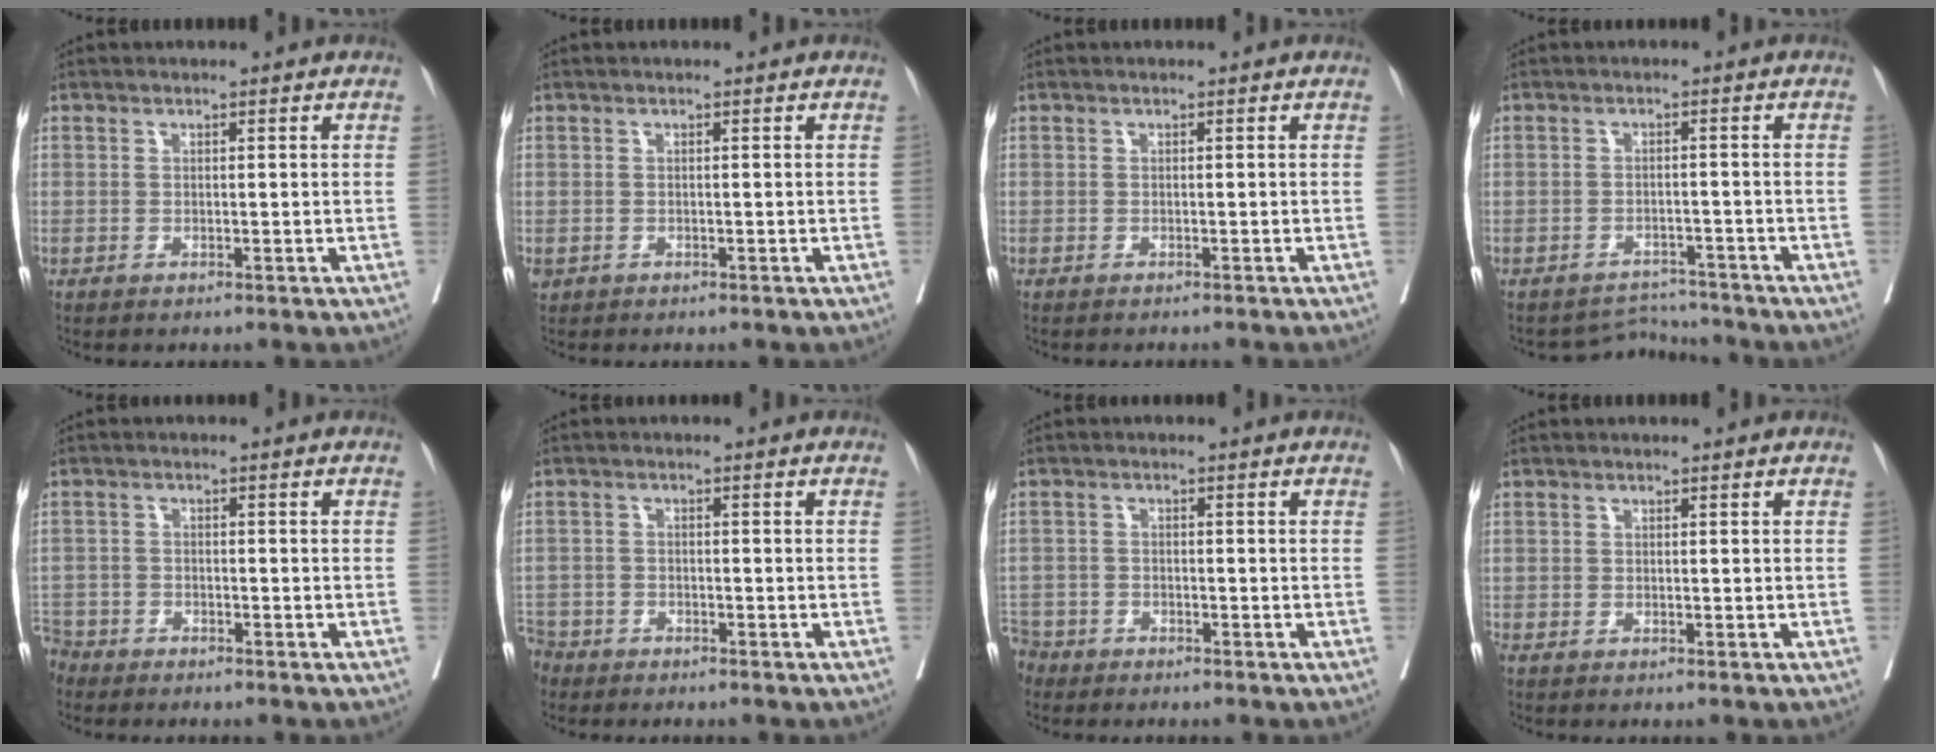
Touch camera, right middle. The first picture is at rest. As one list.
[{"total": 0.9, "force": [-0.2, 0.8, 0.3], "torque": [-0.006, 0.003, 0.002]}, {"total": 1.5, "force": [-1.4, 0.1, 0.5], "torque": [-0.007, -0.001, -0.020]}, {"total": 3.5, "force": [-3.2, 0.1, -1.5], "torque": [0.025, 0.010, -0.045]}, {"total": 4.7, "force": [-4.2, 2.1, 0.1], "torque": [-0.001, -0.005, -0.085]}, {"total": 5.4, "force": [-4.5, 2.8, 0.7], "torque": [-0.018, -0.005, -0.089]}, {"total": 4.8, "force": [-4.1, 2.6, 0.1], "torque": [-0.003, -0.002, -0.082]}, {"total": 0.0}]